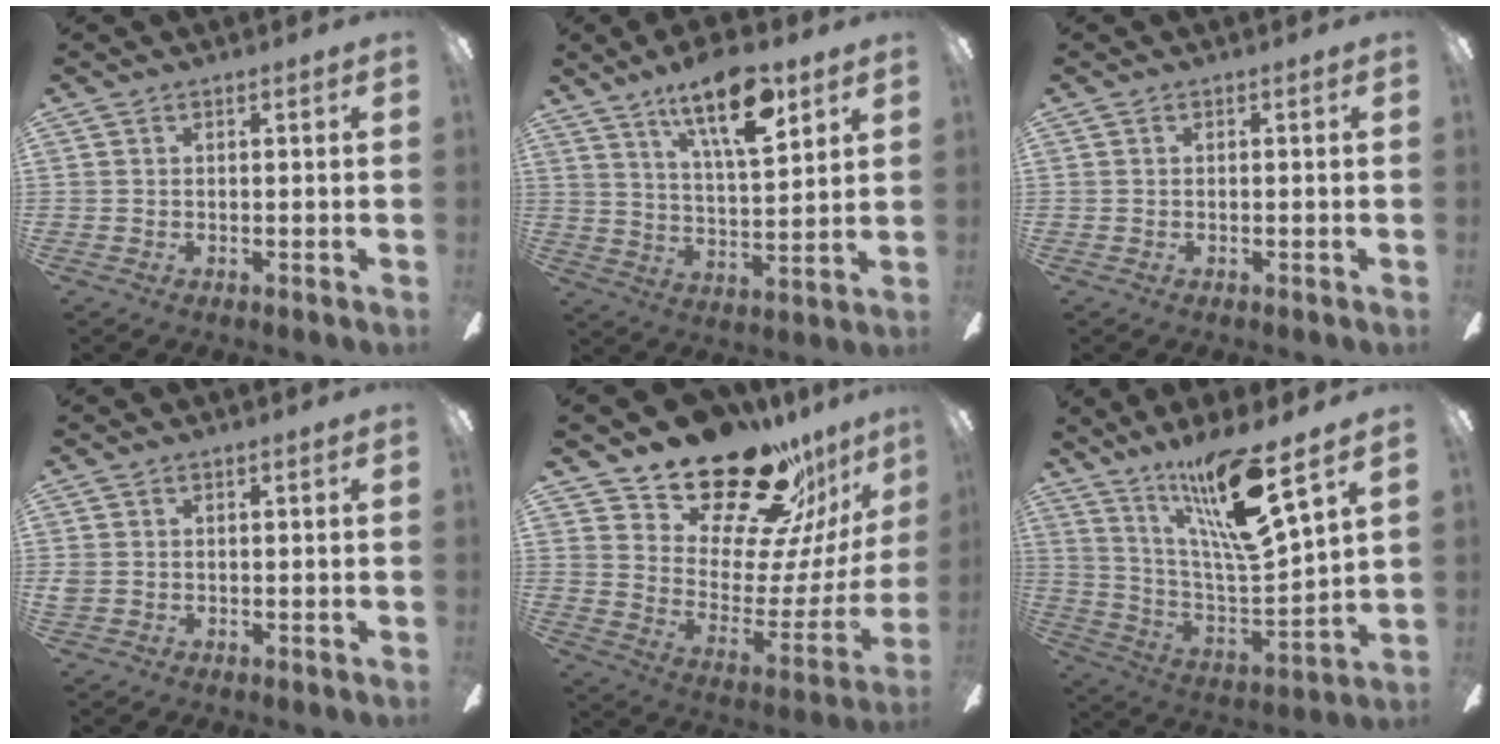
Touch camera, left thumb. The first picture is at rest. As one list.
[{"total": 16.0, "force": [10.3, 5.4, 11.0], "torque": [-0.182, -0.043, 0.169]}, {"total": 0.0}, {"total": 1.0, "force": [0.4, 0.8, 0.4], "torque": [-0.010, 0.003, 0.006]}, {"total": 25.8, "force": [20.9, 10.8, 10.7], "torque": [-0.162, -0.150, 0.366]}, {"total": 19.2, "force": [13.0, 2.5, 13.9], "torque": [-0.277, -0.080, 0.204]}]